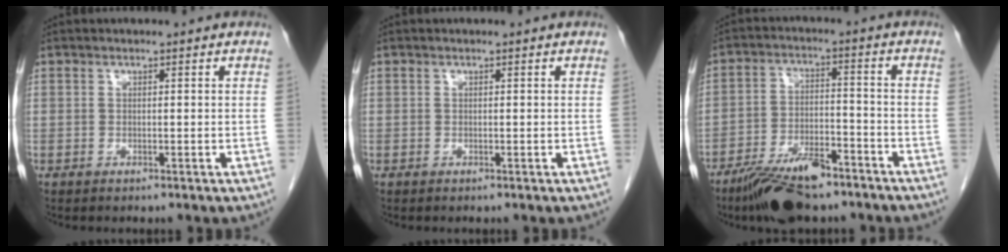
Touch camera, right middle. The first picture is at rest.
{"total": 0.0}
{"total": 11.1, "force": [-8.3, 3.3, 6.6], "torque": [-0.117, -0.008, -0.145]}